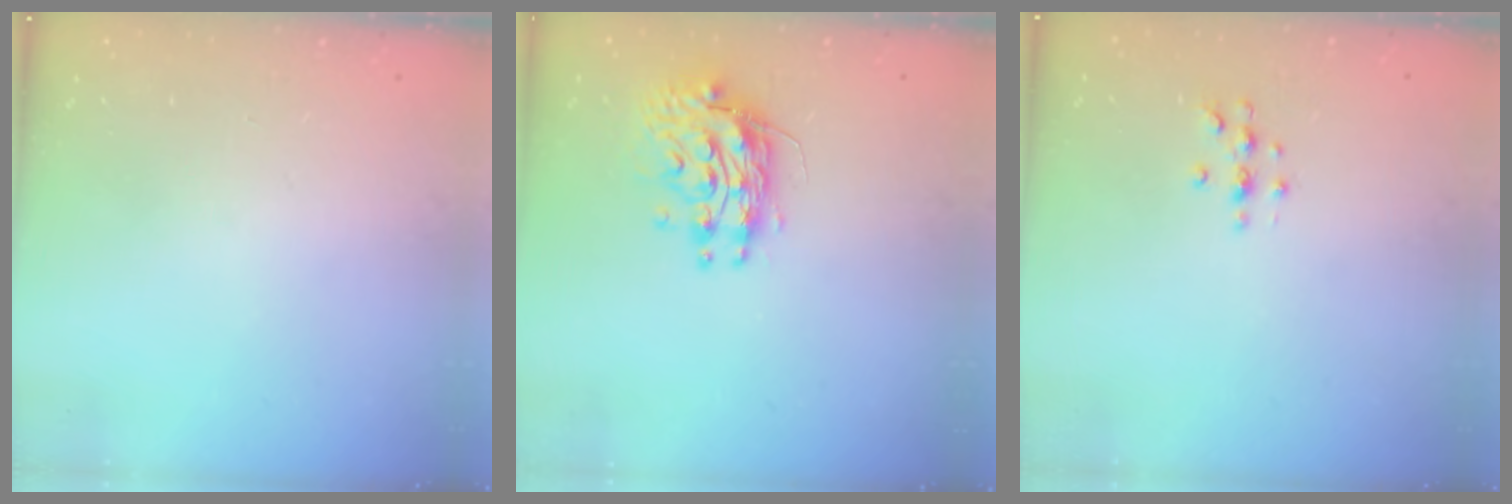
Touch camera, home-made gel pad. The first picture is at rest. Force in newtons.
{"total": 10.8, "press": 10.7, "slide": 0.9}
{"total": 4.9, "press": 4.9, "slide": 0.5}